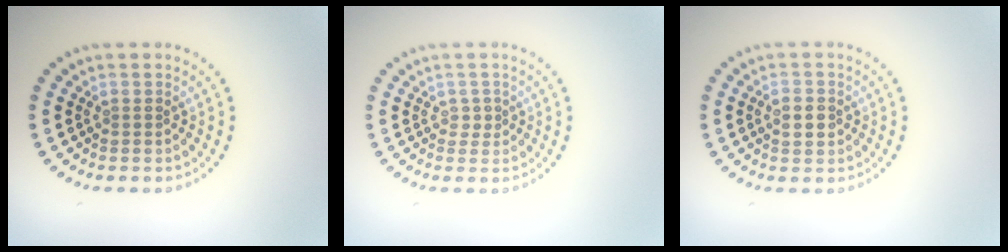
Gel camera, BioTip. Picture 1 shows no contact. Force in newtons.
{"total": 0.9, "press": 0.9, "slide": 0.3}
{"total": 2.4, "press": 2.4, "slide": 0.0}